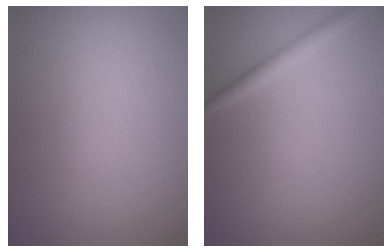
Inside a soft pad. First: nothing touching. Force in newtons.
{"total": 1.4, "press": 1.4, "slide": 0.1}